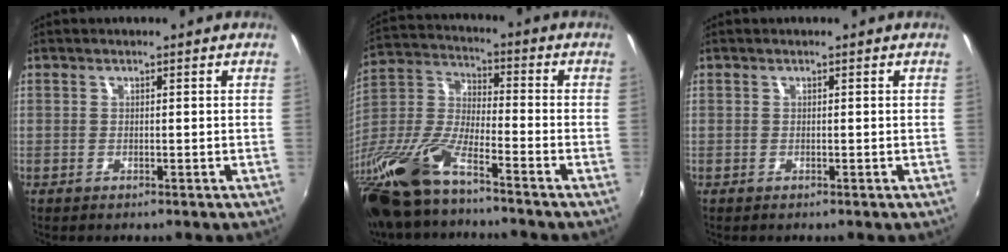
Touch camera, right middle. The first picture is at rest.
{"total": 17.6, "force": [-12.6, 3.6, 11.8], "torque": [-0.264, -0.026, -0.260]}
{"total": 0.0}